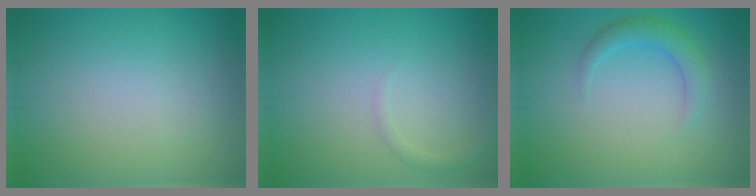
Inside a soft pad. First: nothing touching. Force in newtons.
{"total": 0.8, "press": 0.8, "slide": 0.1}
{"total": 2.4, "press": 2.4, "slide": 0.2}